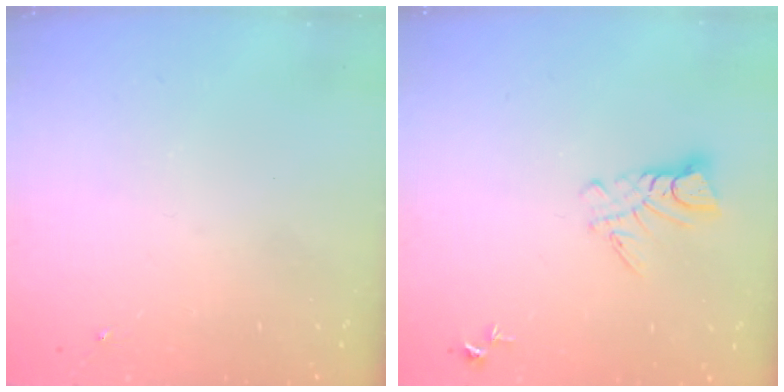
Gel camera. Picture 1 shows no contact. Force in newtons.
{"total": 6.6, "press": 6.5, "slide": 0.6}